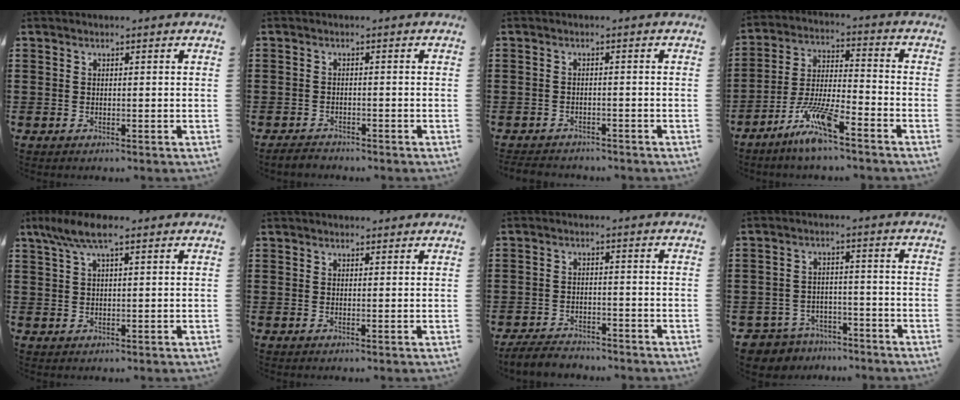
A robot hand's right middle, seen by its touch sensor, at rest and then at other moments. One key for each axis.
{"total": 1.5, "fx": -1.4, "fy": 0.7, "fz": 0.0, "tx": -0.005, "ty": 0.003, "tz": -0.031}
{"total": 2.0, "fx": -2.0, "fy": 0.5, "fz": -0.1, "tx": -0.005, "ty": 0.000, "tz": -0.044}
{"total": 9.0, "fx": -6.4, "fy": 1.2, "fz": 6.1, "tx": -0.136, "ty": -0.008, "tz": -0.126}
{"total": 5.6, "fx": 3.2, "fy": 1.3, "fz": 4.5, "tx": -0.093, "ty": 0.008, "tz": 0.056}
{"total": 1.1, "fx": 1.1, "fy": 0.2, "fz": 0.1, "tx": 0.004, "ty": -0.002, "tz": 0.019}
{"total": 3.4, "fx": -3.3, "fy": 0.9, "fz": 0.3, "tx": -0.017, "ty": 0.002, "tz": -0.072}
{"total": 4.4, "fx": -4.3, "fy": 1.0, "fz": 0.0, "tx": -0.022, "ty": -0.003, "tz": -0.094}